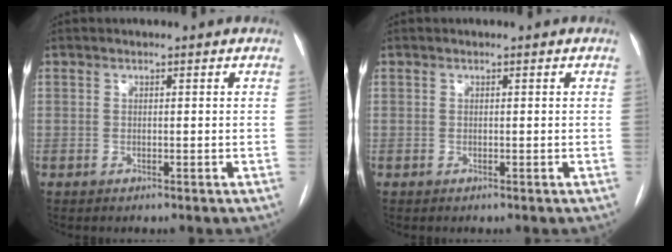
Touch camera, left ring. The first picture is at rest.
{"total": 0.0}